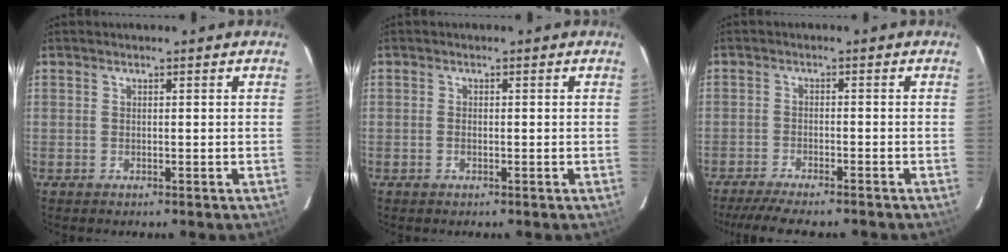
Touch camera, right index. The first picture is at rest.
{"total": 0.8, "force": [-0.3, 0.5, 0.6], "torque": [-0.012, 0.000, -0.006]}
{"total": 10.1, "force": [-8.8, 1.3, 4.8], "torque": [-0.107, -0.019, -0.139]}